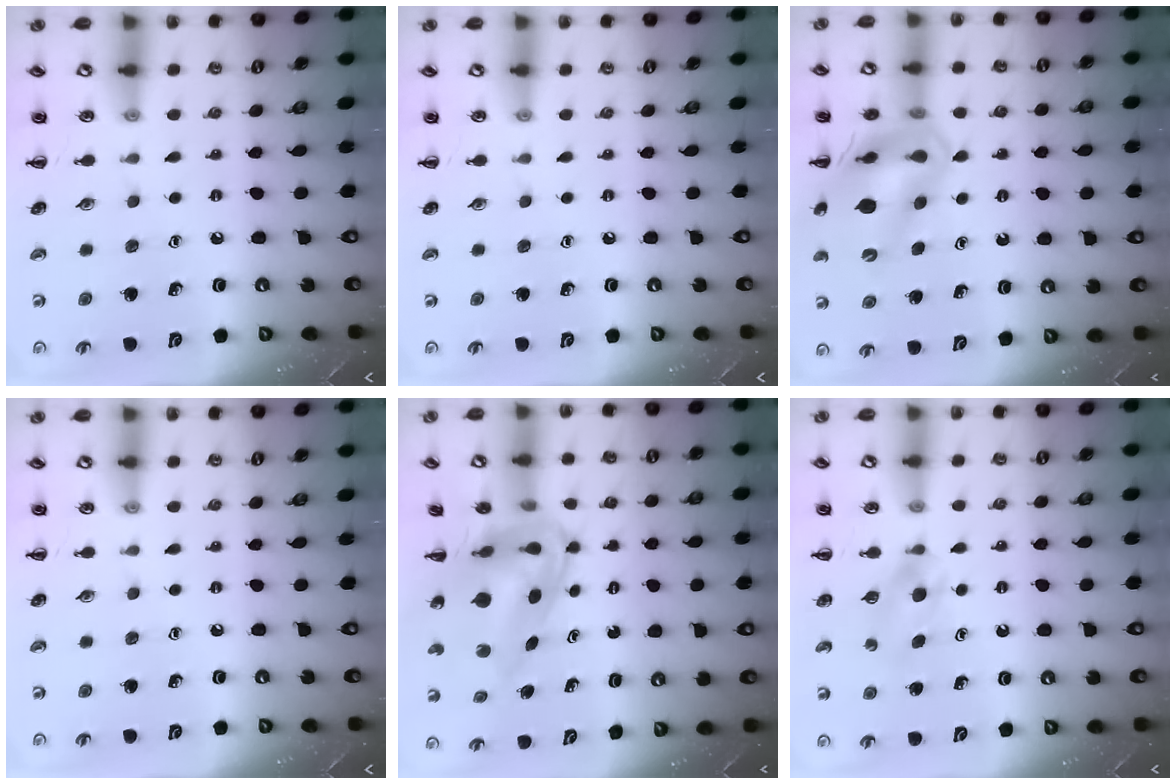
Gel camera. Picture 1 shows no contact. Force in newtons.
{"total": 0.0}
{"total": 17.4, "press": 17.1, "slide": 3.1}
{"total": 0.0}
{"total": 9.3, "press": 8.9, "slide": 2.6}
{"total": 3.4, "press": 3.2, "slide": 1.2}